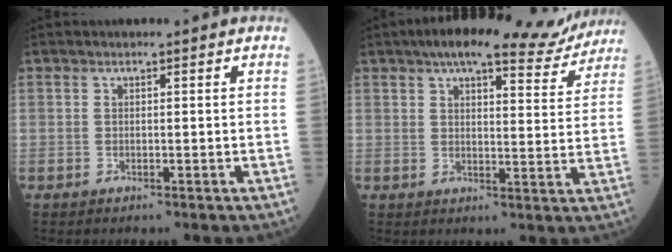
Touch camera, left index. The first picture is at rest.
{"total": 15.6, "force": [13.4, 3.7, 7.2], "torque": [-0.087, 0.014, 0.167]}